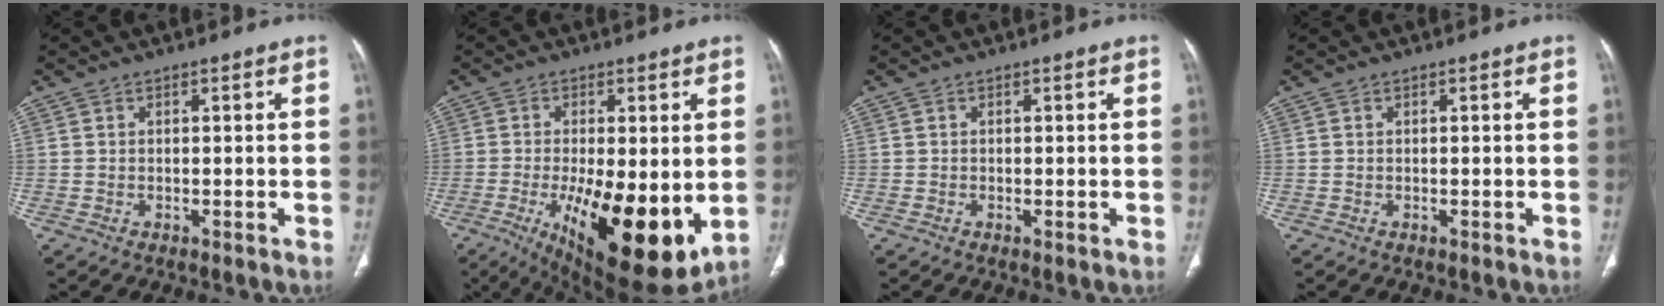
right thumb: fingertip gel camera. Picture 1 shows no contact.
{"total": 19.2, "force": [-4.1, 6.8, 17.5], "torque": [-0.248, -0.035, -0.041]}
{"total": 0.0}
{"total": 0.0}